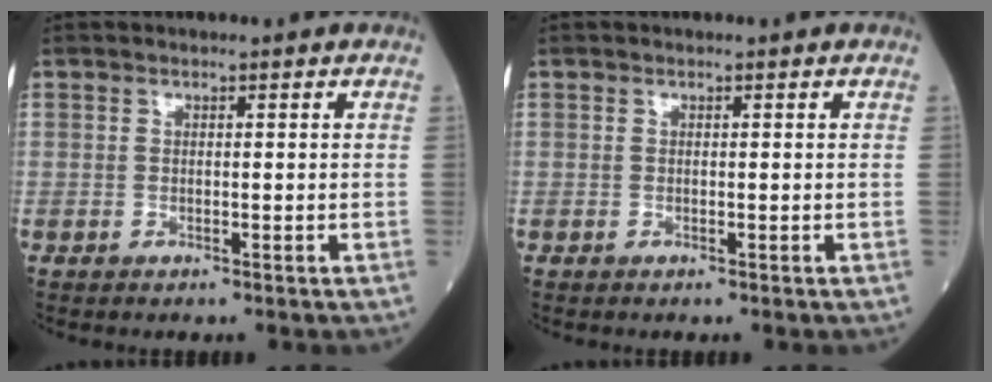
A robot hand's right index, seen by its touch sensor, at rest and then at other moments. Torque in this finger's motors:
{"motor_torque": [0.02, -0.02, 0.00, -0.01]}